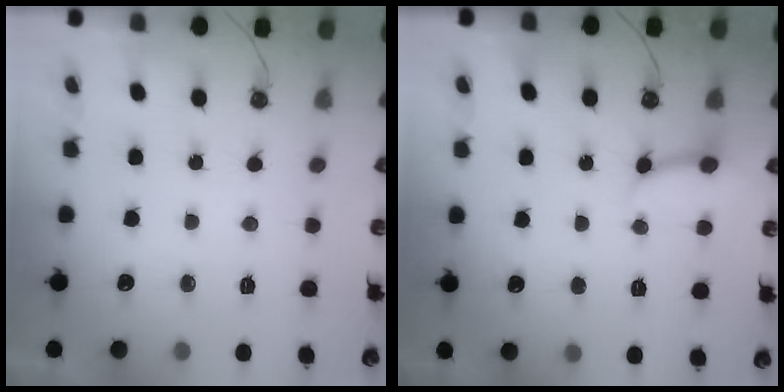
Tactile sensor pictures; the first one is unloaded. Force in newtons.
{"total": 5.6, "press": 5.6, "slide": 0.4}